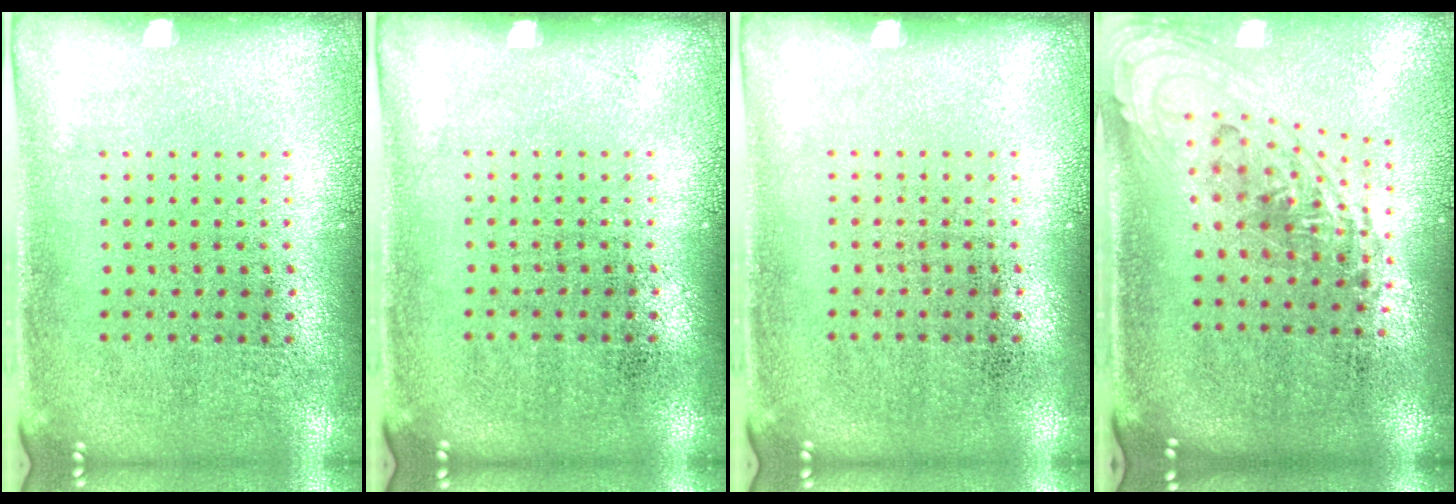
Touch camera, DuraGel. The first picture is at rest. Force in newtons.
{"total": 0.0}
{"total": 0.0}
{"total": 1.5, "press": 1.3, "slide": 0.7}